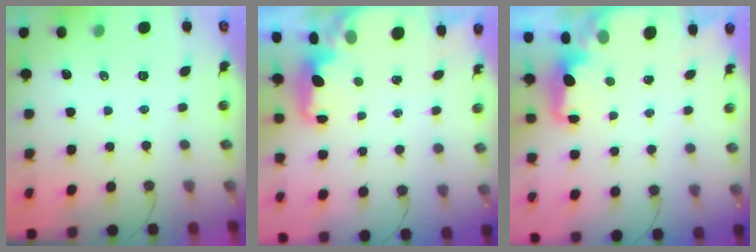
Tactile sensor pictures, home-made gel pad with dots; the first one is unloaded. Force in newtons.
{"total": 2.2, "press": 2.0, "slide": 0.7}
{"total": 2.2, "press": 2.0, "slide": 0.7}